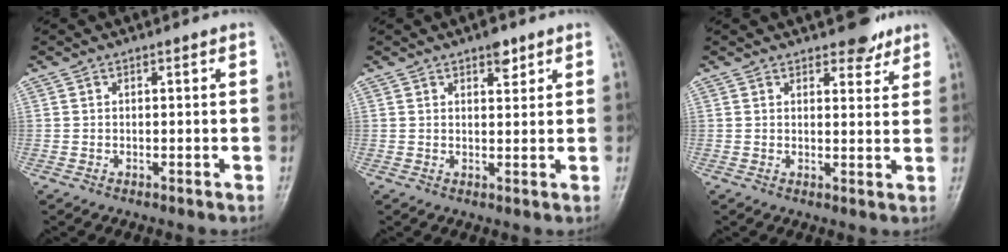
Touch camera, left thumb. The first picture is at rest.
{"total": 3.0, "force": [2.0, 1.3, 1.8], "torque": [-0.015, -0.010, 0.028]}
{"total": 4.3, "force": [3.4, 1.9, 1.8], "torque": [0.004, -0.019, 0.046]}